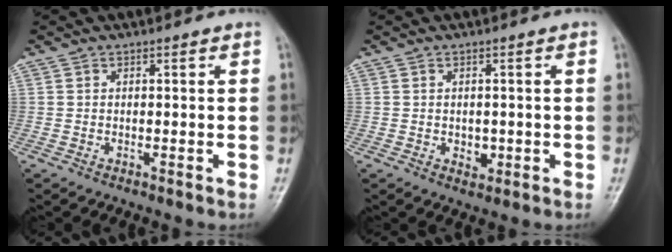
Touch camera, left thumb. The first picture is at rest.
{"total": 2.4, "force": [-0.3, 1.8, 1.5], "torque": [-0.011, -0.001, 0.001]}